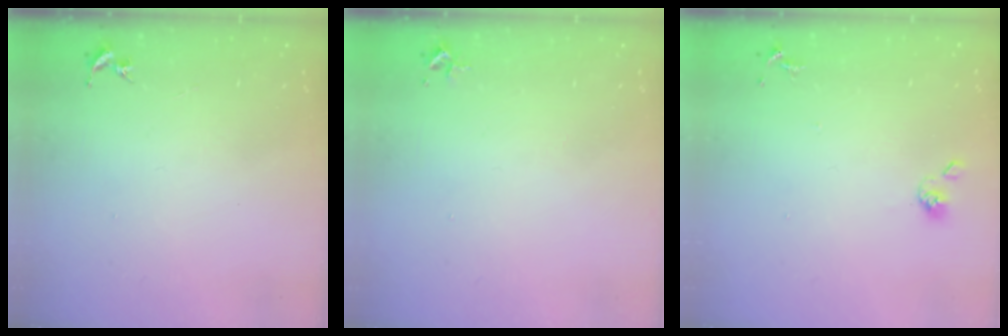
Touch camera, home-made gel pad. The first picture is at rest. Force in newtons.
{"total": 2.4, "press": 2.4, "slide": 0.3}
{"total": 5.5, "press": 5.4, "slide": 0.9}